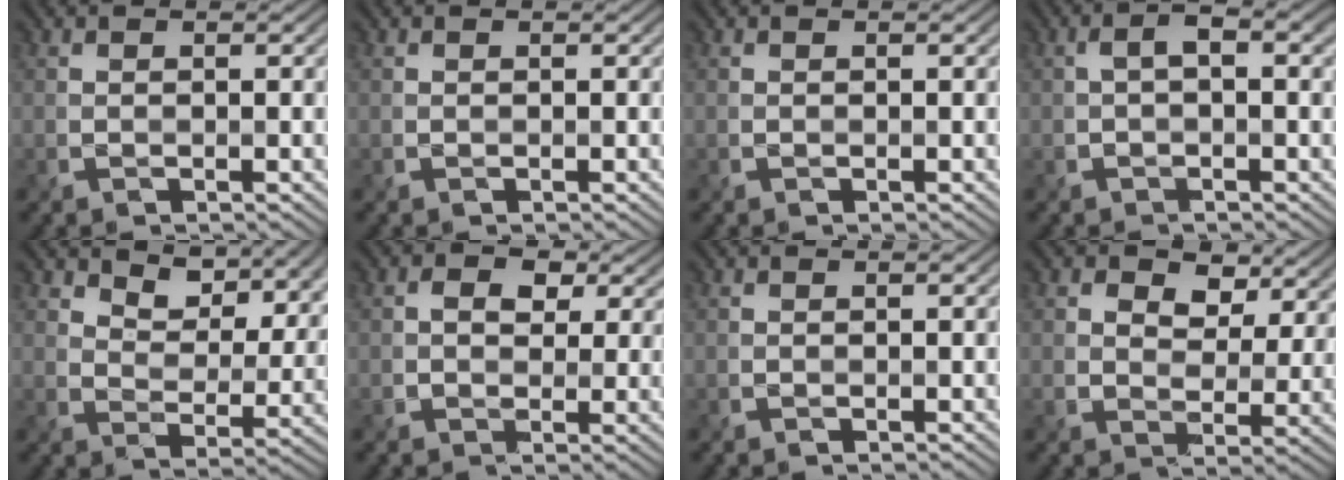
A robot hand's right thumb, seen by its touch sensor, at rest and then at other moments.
{"total": 0.0}
{"total": 0.0}
{"total": 2.9, "force": [0.2, 1.4, 2.5], "torque": [-0.051, 0.006, 0.003]}
{"total": 8.5, "force": [5.6, 4.5, 4.5], "torque": [-0.086, -0.001, 0.091]}
{"total": 4.1, "force": [1.5, 3.1, 2.3], "torque": [-0.037, -0.007, 0.018]}
{"total": 0.0}
{"total": 6.9, "force": [3.5, 4.6, 3.8], "torque": [-0.071, -0.005, 0.053]}